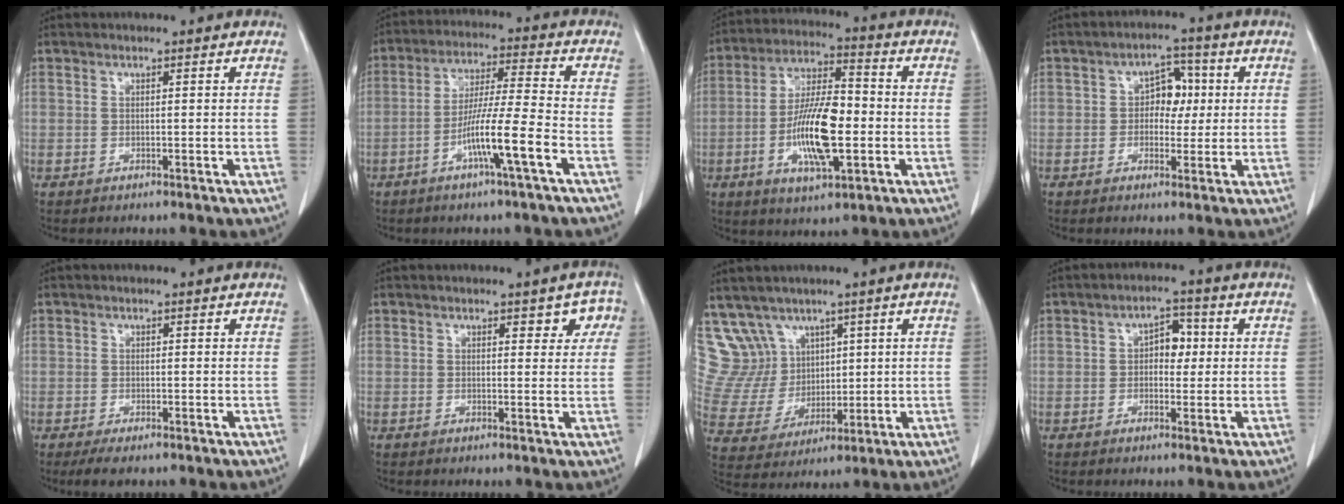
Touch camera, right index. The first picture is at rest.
{"total": 9.7, "force": [-4.1, -0.8, 8.8], "torque": [-0.165, -0.002, -0.078]}
{"total": 13.2, "force": [-2.5, 3.7, 12.5], "torque": [-0.236, 0.003, -0.041]}
{"total": 5.1, "force": [0.4, 3.4, 3.7], "torque": [-0.052, 0.018, 0.005]}
{"total": 1.9, "force": [-1.1, 1.0, 1.2], "torque": [-0.028, -0.004, -0.013]}
{"total": 3.7, "force": [1.7, 2.0, 2.6], "torque": [-0.011, 0.008, 0.015]}
{"total": 12.1, "force": [7.8, 9.2, 1.6], "torque": [-0.060, 0.052, 0.183]}
{"total": 4.1, "force": [0.4, 2.5, 3.2], "torque": [-0.045, 0.014, 0.005]}